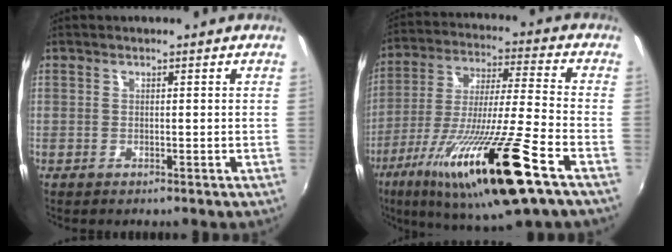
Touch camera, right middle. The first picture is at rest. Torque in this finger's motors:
{"motor_torque": [1.88, -0.26, 1.05, 0.21]}